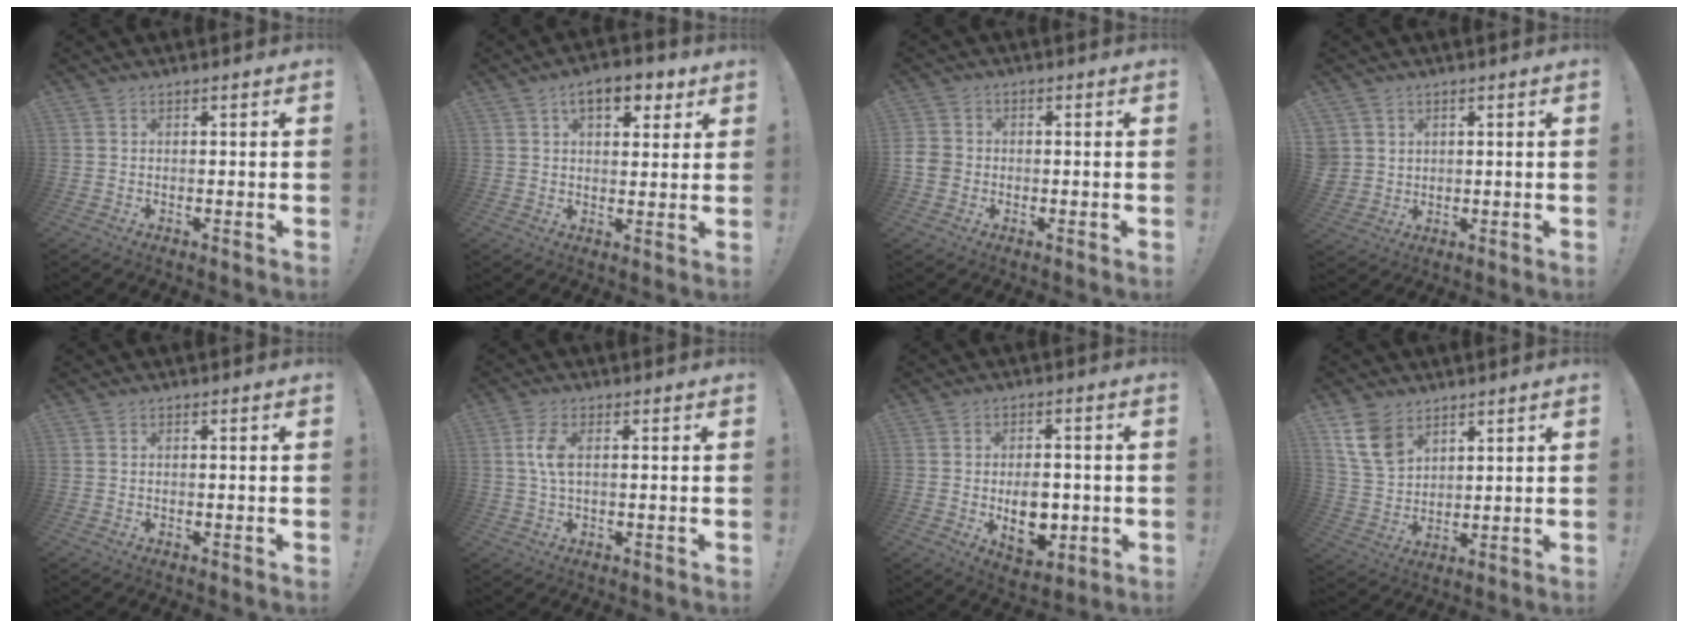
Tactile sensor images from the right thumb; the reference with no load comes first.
{"total": 8.8, "force": [4.7, 4.5, 5.9], "torque": [-0.071, -0.011, 0.079]}
{"total": 5.1, "force": [-1.3, 4.5, 2.1], "torque": [-0.044, 0.014, -0.022]}
{"total": 3.9, "force": [2.0, 3.3, 0.5], "torque": [-0.011, -0.008, 0.041]}
{"total": 0.0}
{"total": 5.6, "force": [0.9, 2.5, 4.9], "torque": [-0.091, 0.003, 0.013]}
{"total": 10.3, "force": [-1.8, 7.1, 7.3], "torque": [-0.088, 0.003, -0.026]}
{"total": 11.1, "force": [6.9, 6.9, 5.2], "torque": [-0.098, -0.026, 0.138]}